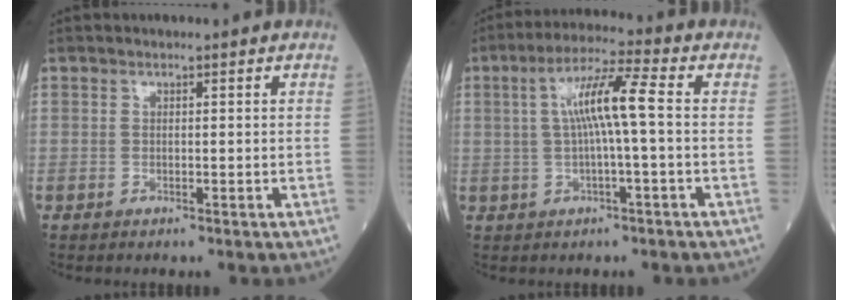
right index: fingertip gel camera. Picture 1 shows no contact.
{"total": 8.1, "force": [0.6, 0.2, 8.1], "torque": [-0.154, 0.018, 0.008]}